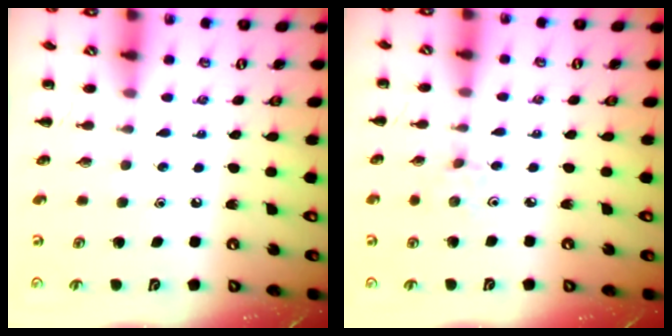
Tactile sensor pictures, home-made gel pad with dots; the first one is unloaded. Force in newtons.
{"total": 2.4, "press": 2.2, "slide": 0.8}